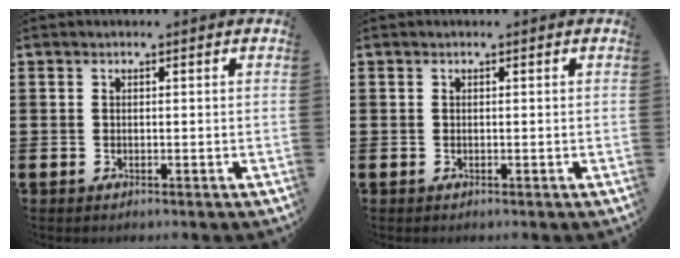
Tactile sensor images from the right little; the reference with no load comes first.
{"total": 0.0}